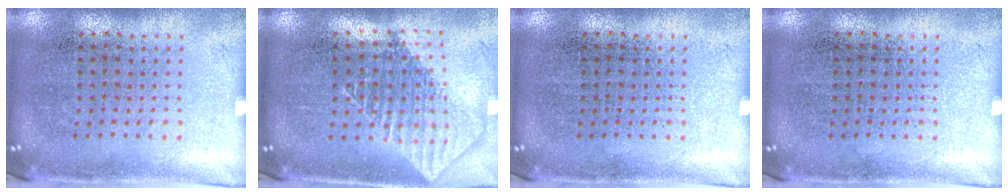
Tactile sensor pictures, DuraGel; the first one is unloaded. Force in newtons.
{"total": 1.9, "press": 1.5, "slide": 1.1}
{"total": 0.0}
{"total": 0.0}